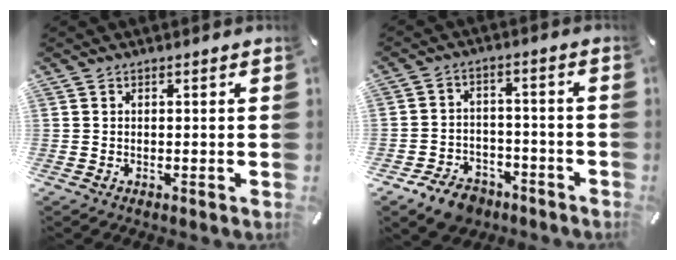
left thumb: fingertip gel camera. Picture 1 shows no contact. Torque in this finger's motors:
{"motor_torque": [-0.10, 0.22, 0.22, 0.22, 0.00]}